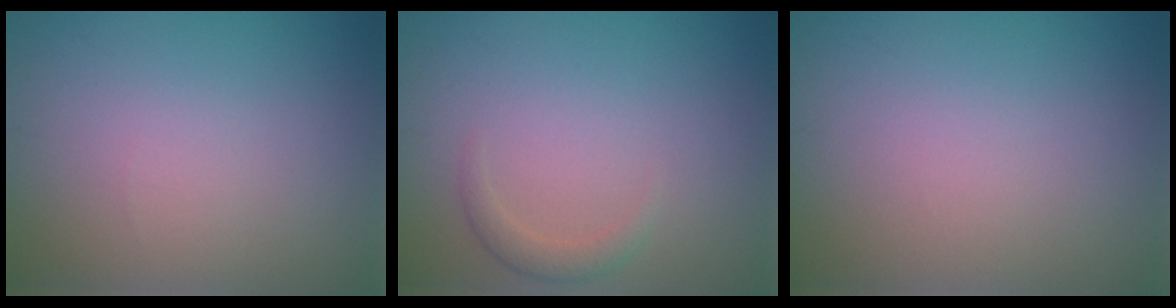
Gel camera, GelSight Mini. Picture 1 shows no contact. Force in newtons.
{"total": 1.4, "press": 1.4, "slide": 0.1}
{"total": 0.0}